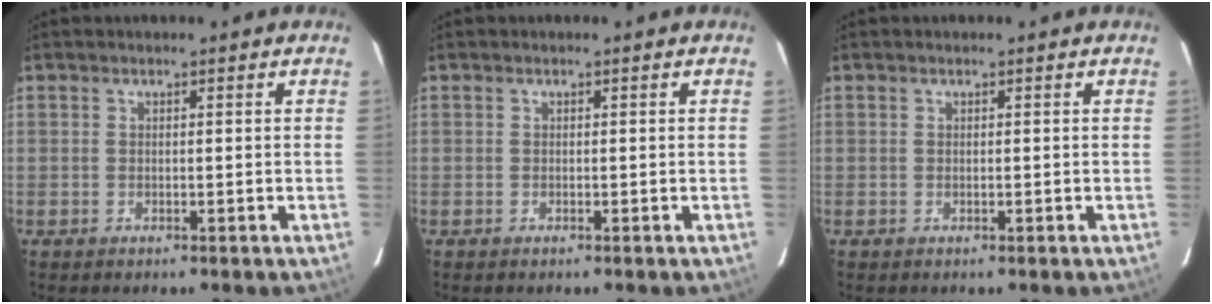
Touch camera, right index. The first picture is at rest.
{"total": 0.0}
{"total": 0.0}